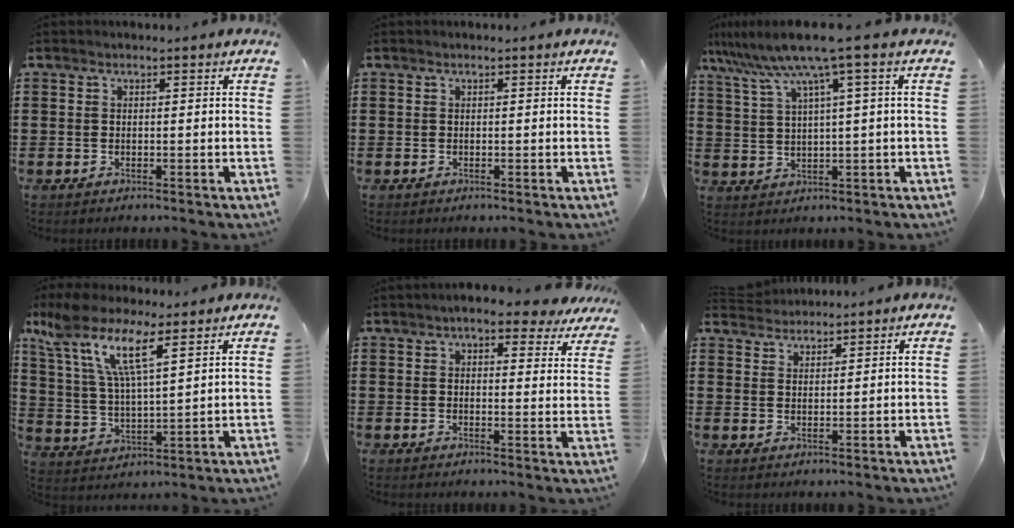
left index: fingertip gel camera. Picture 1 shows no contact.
{"total": 0.0}
{"total": 7.6, "force": [4.2, -0.5, 6.3], "torque": [-0.142, -0.025, 0.066]}
{"total": 10.3, "force": [6.9, 2.2, 7.4], "torque": [-0.171, -0.023, 0.120]}
{"total": 5.5, "force": [4.7, 1.0, 2.7], "torque": [-0.058, -0.010, 0.083]}
{"total": 3.4, "force": [3.4, 0.5, 0.1], "torque": [-0.013, -0.006, 0.065]}